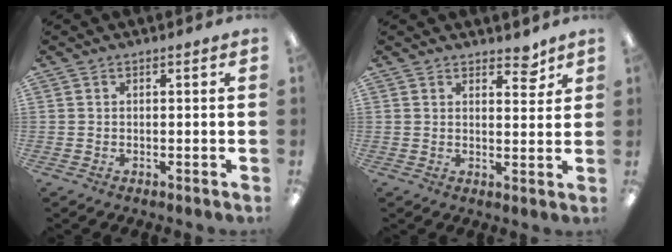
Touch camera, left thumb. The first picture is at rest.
{"total": 4.5, "force": [3.6, 1.8, 1.8], "torque": [-0.004, -0.026, 0.059]}